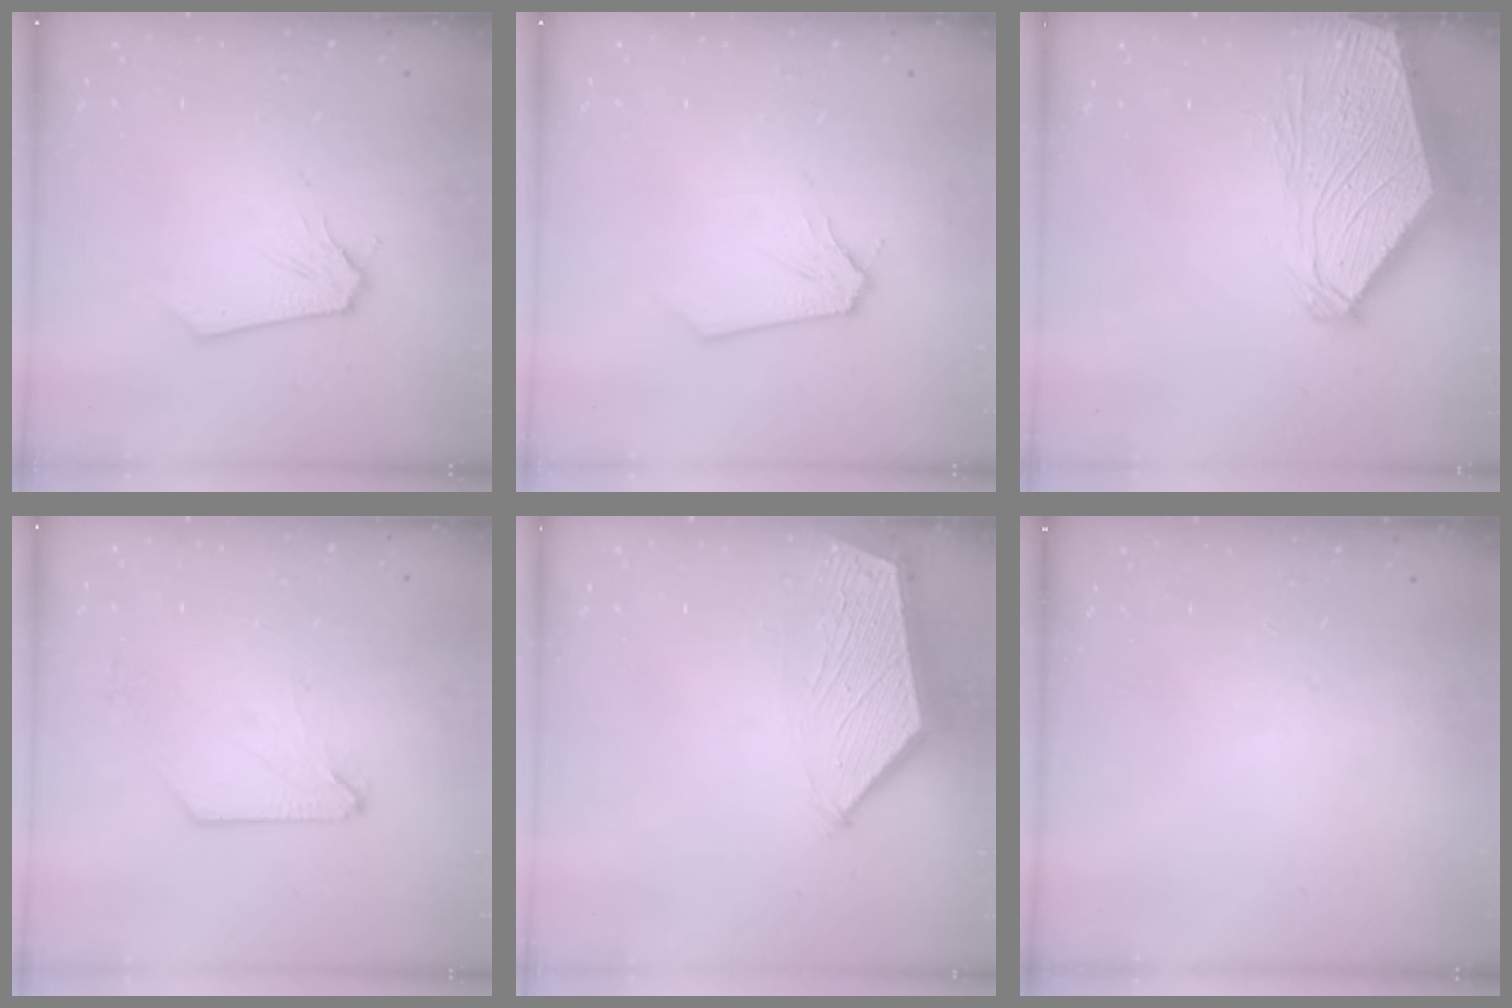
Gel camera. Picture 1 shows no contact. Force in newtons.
{"total": 0.0}
{"total": 6.7, "press": 6.6, "slide": 0.9}
{"total": 0.7, "press": 0.7, "slide": 0.1}
{"total": 3.8, "press": 3.8, "slide": 0.7}
{"total": 0.0}